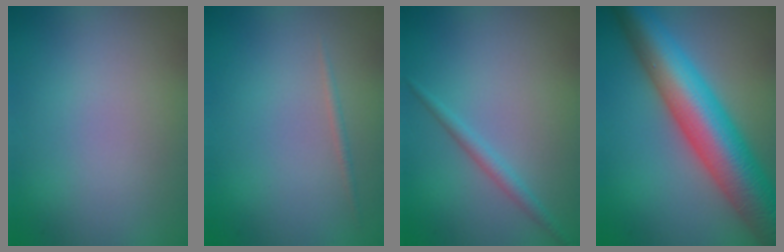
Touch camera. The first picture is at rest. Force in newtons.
{"total": 0.6, "press": 0.6, "slide": 0.1}
{"total": 1.4, "press": 1.4, "slide": 0.1}
{"total": 11.0, "press": 10.9, "slide": 0.3}